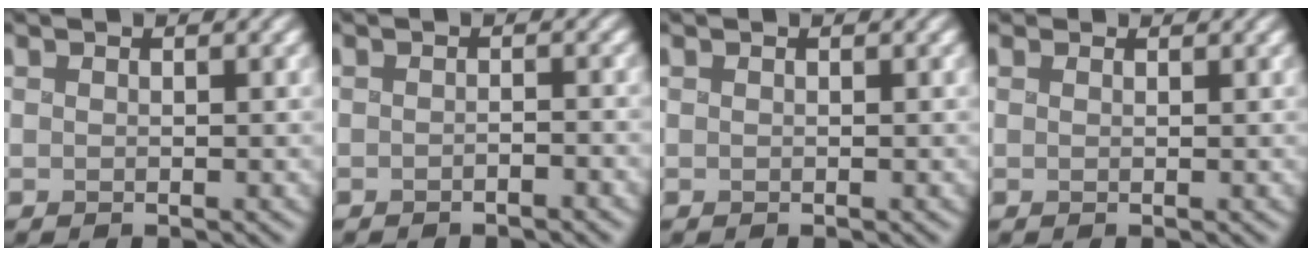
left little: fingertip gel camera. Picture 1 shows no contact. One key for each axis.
{"total": 1.2, "fx": -1.1, "fy": 0.1, "fz": 0.4, "tx": -0.004, "ty": -0.002, "tz": -0.019}
{"total": 0.0}
{"total": 1.2, "fx": 1.0, "fy": 0.7, "fz": 0.3, "tx": -0.007, "ty": -0.001, "tz": 0.019}